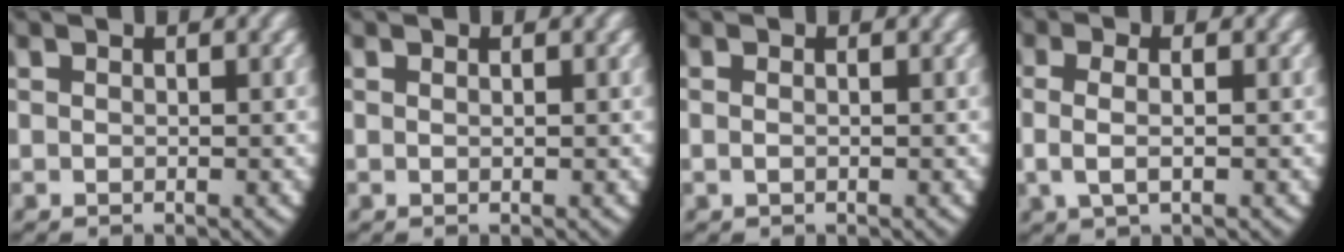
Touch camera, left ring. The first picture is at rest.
{"total": 0.6, "force": [0.1, -0.3, 0.5], "torque": [-0.011, -0.002, 0.002]}
{"total": 0.6, "force": [-0.2, 0.1, 0.6], "torque": [-0.018, -0.005, -0.001]}
{"total": 2.8, "force": [-0.1, 1.3, 2.4], "torque": [-0.063, -0.008, 0.005]}